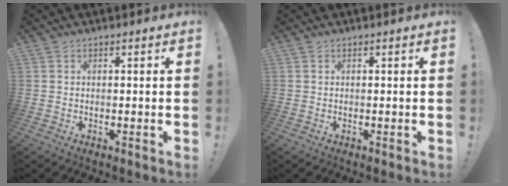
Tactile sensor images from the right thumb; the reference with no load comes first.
{"total": 0.0}